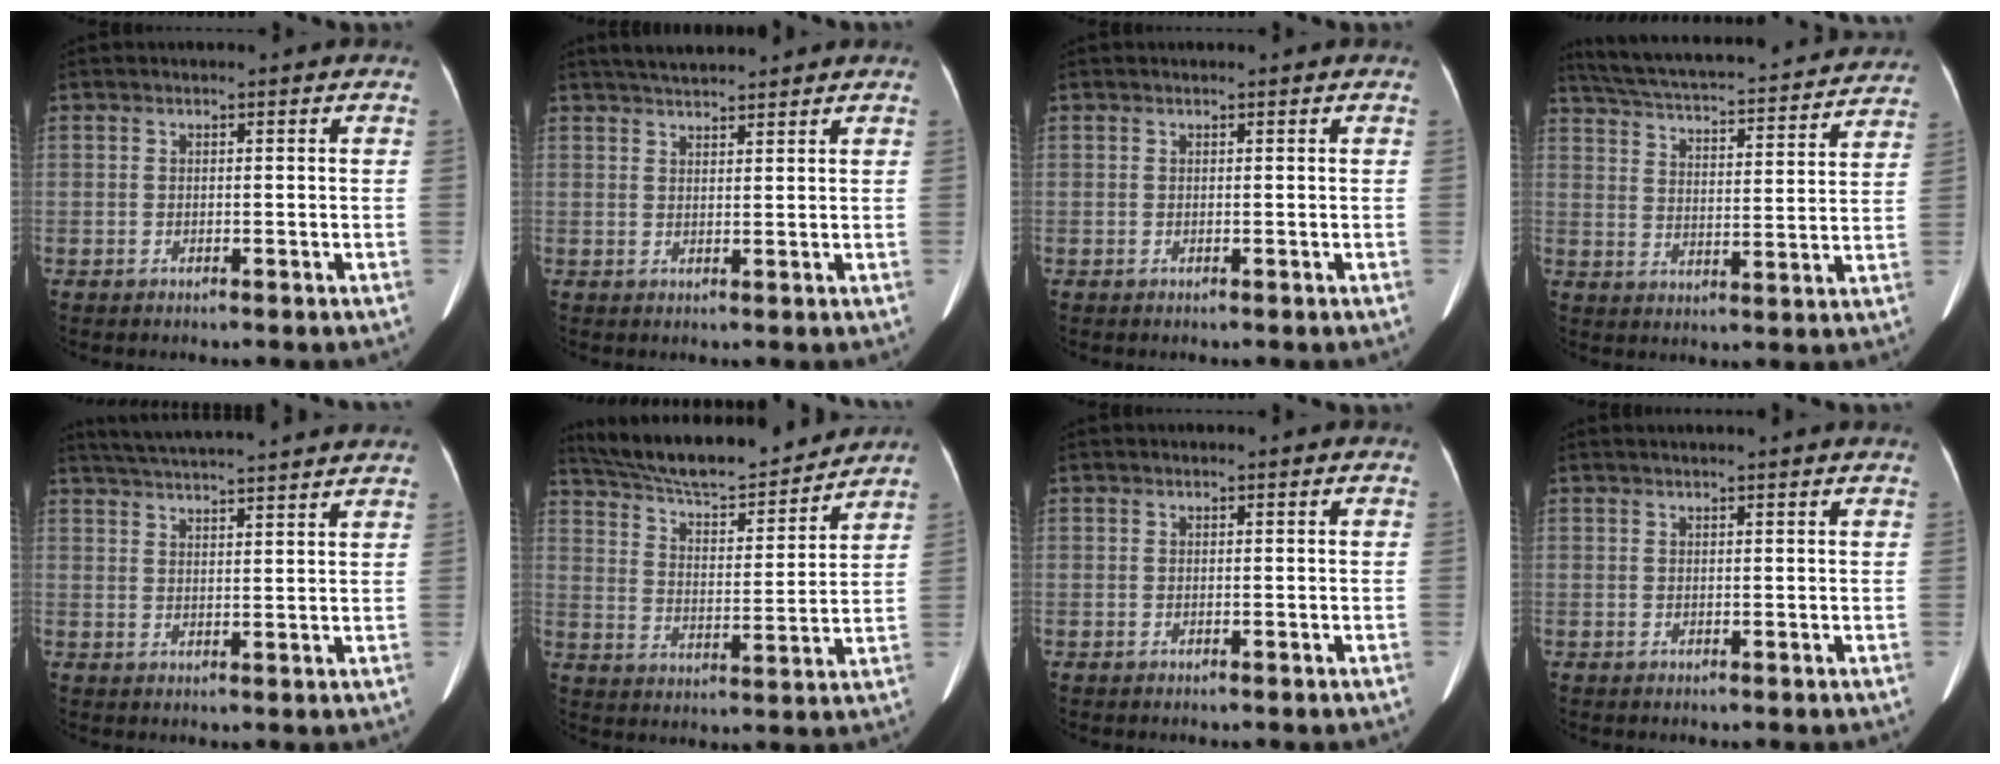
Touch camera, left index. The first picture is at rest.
{"total": 4.9, "force": [4.5, 0.6, 1.7], "torque": [-0.030, 0.028, 0.077]}
{"total": 0.0}
{"total": 26.6, "force": [24.1, 4.5, 10.2], "torque": [-0.179, -0.010, 0.315]}
{"total": 17.1, "force": [15.8, 0.2, 6.5], "torque": [-0.115, 0.021, 0.217]}
{"total": 18.2, "force": [16.7, 2.5, 6.7], "torque": [-0.119, 0.008, 0.261]}
{"total": 0.0}
{"total": 5.3, "force": [4.9, -0.2, 2.2], "torque": [-0.028, 0.028, 0.056]}